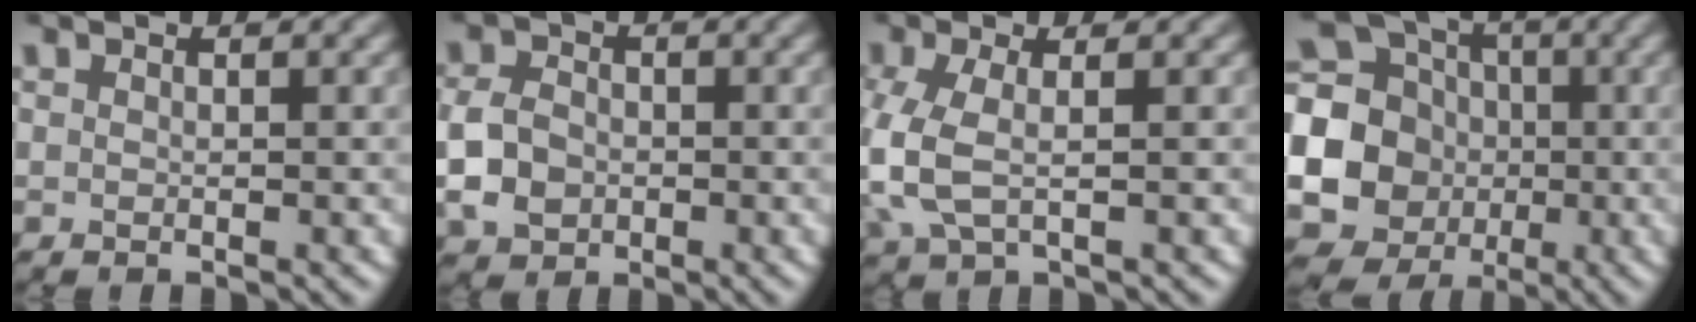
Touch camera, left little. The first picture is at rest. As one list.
[{"total": 4.2, "force": [-1.0, 3.3, 2.3], "torque": [-0.056, -0.002, -0.027]}, {"total": 4.3, "force": [-0.7, 2.0, 3.8], "torque": [-0.107, -0.006, -0.017]}, {"total": 16.6, "force": [-1.8, 15.8, 4.8], "torque": [-0.137, 0.003, -0.065]}]